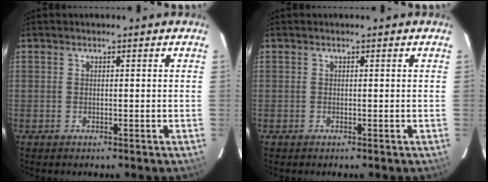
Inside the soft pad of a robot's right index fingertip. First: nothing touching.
{"total": 0.0}